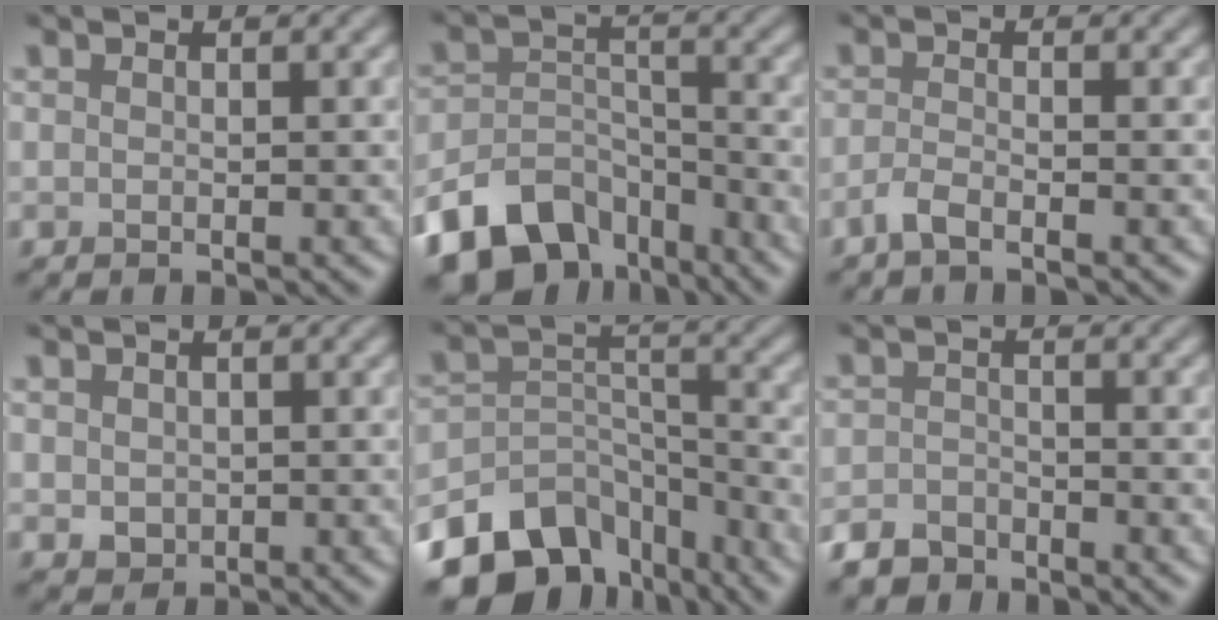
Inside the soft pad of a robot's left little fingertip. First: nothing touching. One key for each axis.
{"total": 10.0, "fx": -7.4, "fy": 5.5, "fz": 3.8, "tx": -0.066, "ty": -0.005, "tz": -0.129}
{"total": 1.6, "fx": -1.1, "fy": 0.4, "fz": 1.1, "tx": -0.024, "ty": 0.000, "tz": -0.029}
{"total": 1.4, "fx": 0.2, "fy": 1.3, "fz": 0.6, "tx": -0.012, "ty": -0.003, "tz": 0.005}
{"total": 10.8, "fx": -8.1, "fy": 6.0, "fz": 3.8, "tx": -0.060, "ty": 0.002, "tz": -0.134}
{"total": 3.0, "fx": -2.7, "fy": 1.2, "fz": 0.5, "tx": -0.008, "ty": -0.001, "tz": -0.058}